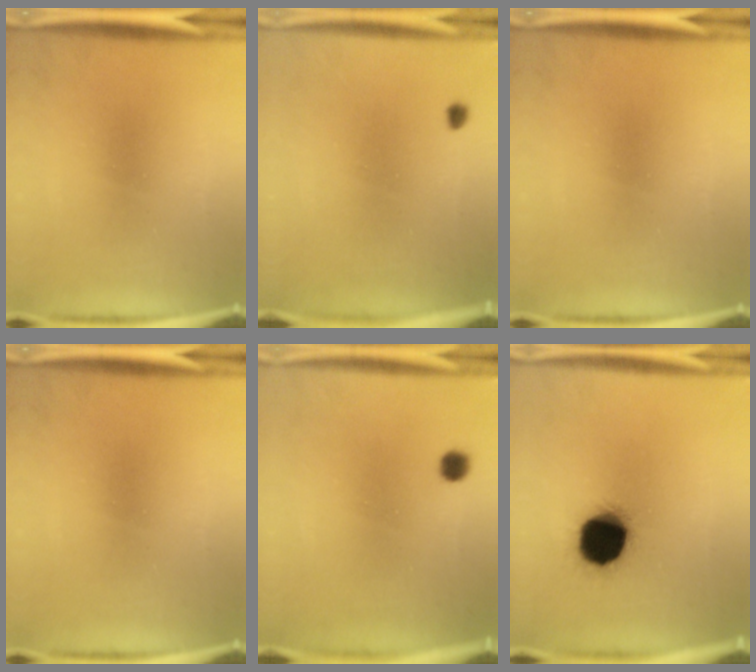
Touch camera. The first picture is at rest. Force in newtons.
{"total": 0.9}
{"total": 0.0}
{"total": 0.0}
{"total": 2.6}
{"total": 18.5}